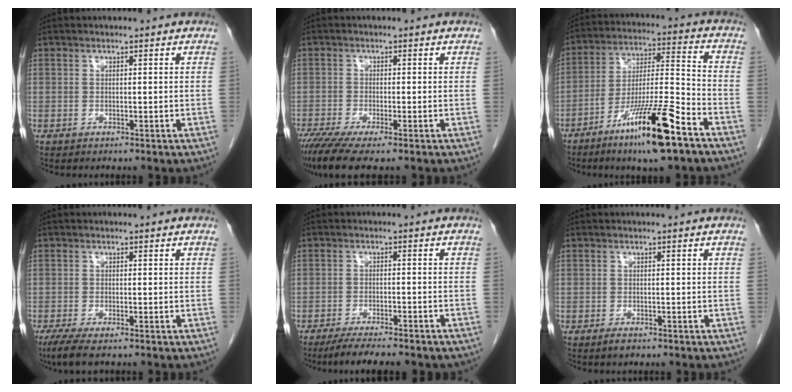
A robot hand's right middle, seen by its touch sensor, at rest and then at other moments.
{"total": 6.8, "force": [-4.8, 0.7, 4.7], "torque": [-0.078, -0.017, -0.084]}
{"total": 15.5, "force": [-9.2, 0.8, 12.4], "torque": [-0.229, -0.025, -0.164]}
{"total": 4.0, "force": [-2.8, 0.7, 2.8], "torque": [-0.055, -0.013, -0.047]}
{"total": 8.9, "force": [-7.4, 1.3, 4.8], "torque": [-0.068, -0.015, -0.107]}
{"total": 1.4, "force": [-1.1, 0.5, 0.8], "torque": [-0.017, -0.001, -0.014]}